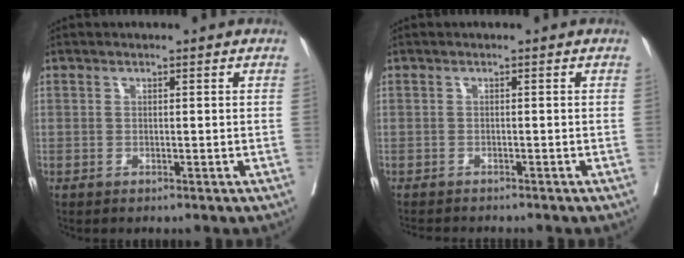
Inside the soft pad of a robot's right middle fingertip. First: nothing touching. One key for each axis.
{"total": 4.7, "fx": -4.4, "fy": 0.8, "fz": 1.6, "tx": -0.020, "ty": -0.009, "tz": -0.065}